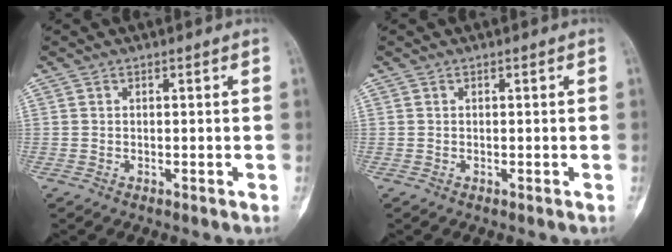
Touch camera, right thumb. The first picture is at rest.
{"total": 0.0}